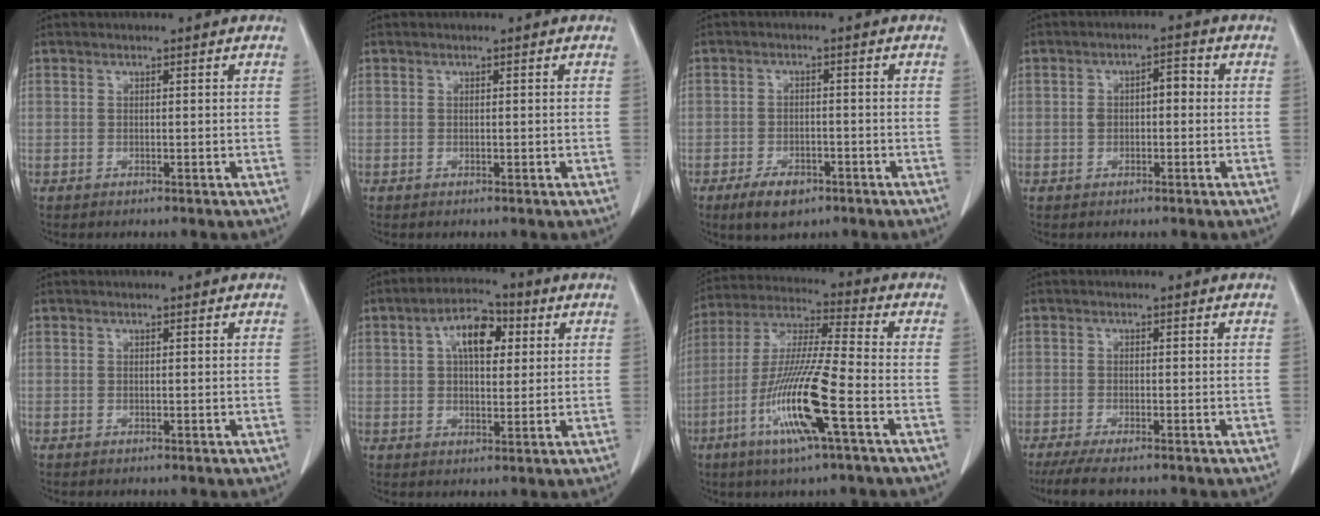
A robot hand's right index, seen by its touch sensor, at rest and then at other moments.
{"total": 0.0}
{"total": 5.0, "force": [-3.2, 2.4, 3.0], "torque": [-0.056, -0.001, -0.046]}
{"total": 3.8, "force": [0.1, 2.1, 3.2], "torque": [-0.059, 0.027, 0.001]}
{"total": 0.0}
{"total": 8.2, "force": [2.7, 4.0, 6.6], "torque": [-0.115, 0.023, 0.041]}
{"total": 15.0, "force": [-5.6, 0.2, 13.9], "torque": [-0.285, -0.016, -0.111]}
{"total": 5.7, "force": [-4.5, 0.9, 3.4], "torque": [-0.054, -0.013, -0.072]}